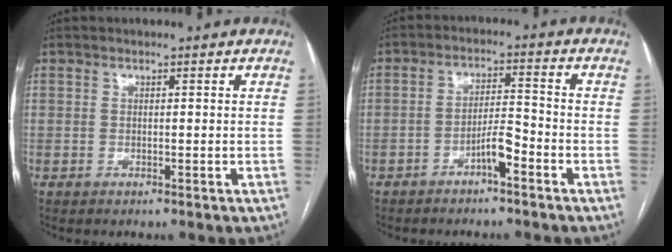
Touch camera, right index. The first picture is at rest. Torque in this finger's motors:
{"motor_torque": [0.83, -0.23, 0.32, 0.08]}